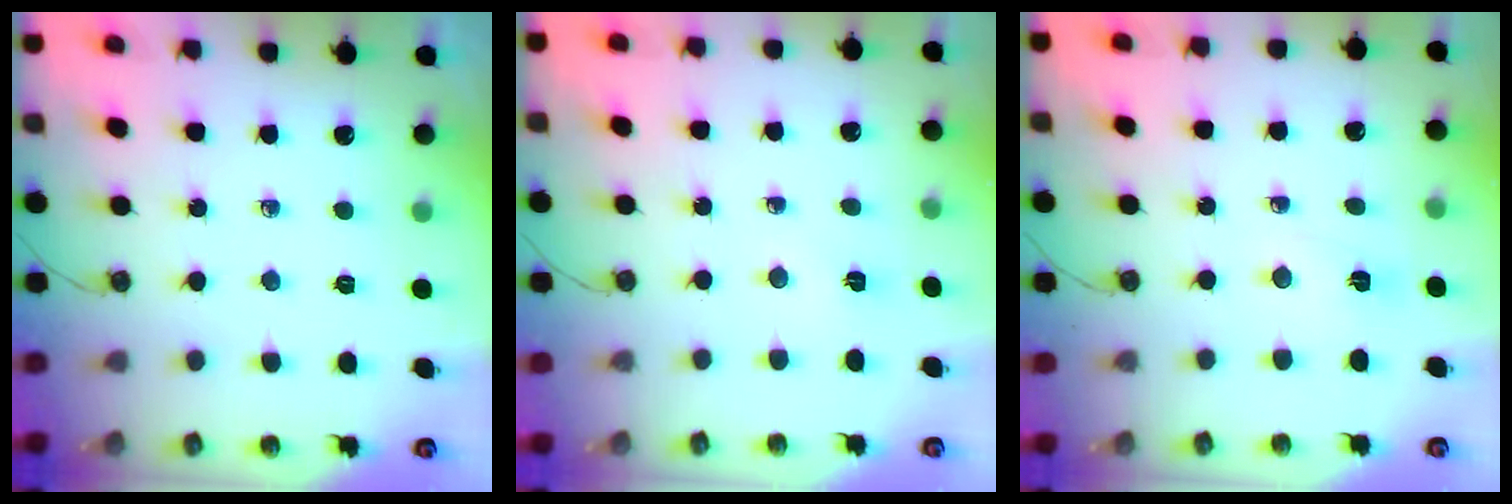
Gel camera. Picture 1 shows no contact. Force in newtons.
{"total": 2.9, "press": 1.4, "slide": 2.6}
{"total": 2.3, "press": 2.2, "slide": 0.6}